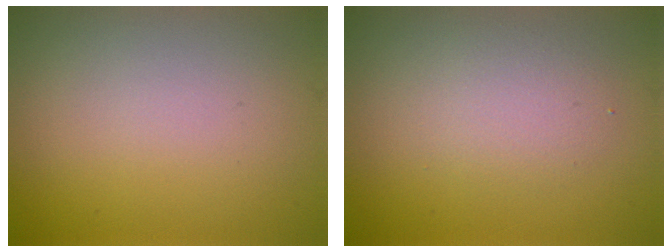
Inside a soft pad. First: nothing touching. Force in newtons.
{"total": 2.5, "press": 2.5, "slide": 0.1}